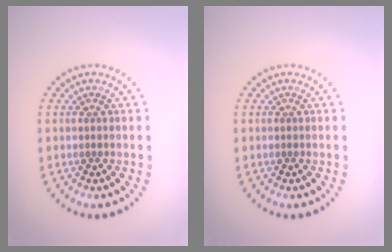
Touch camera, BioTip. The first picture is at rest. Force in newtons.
{"total": 0.0}